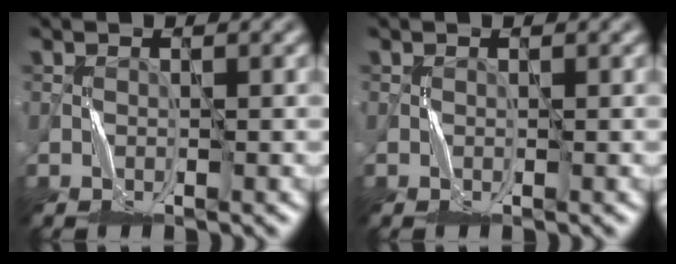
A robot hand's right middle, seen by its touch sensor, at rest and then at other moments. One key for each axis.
{"total": 0.0}